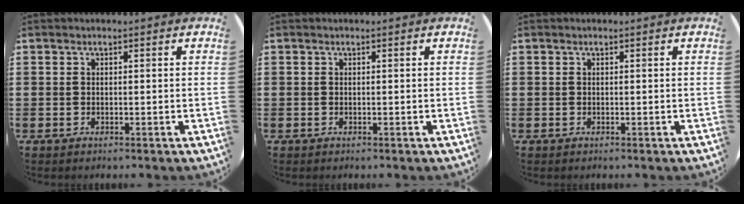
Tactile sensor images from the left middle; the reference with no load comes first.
{"total": 0.0}
{"total": 0.0}